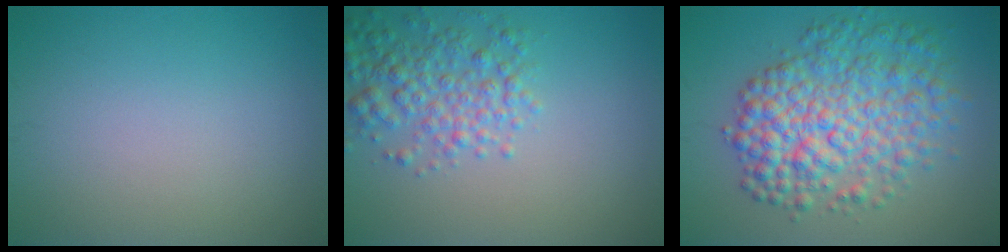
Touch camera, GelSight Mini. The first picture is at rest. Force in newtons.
{"total": 4.1, "press": 4.1, "slide": 0.1}
{"total": 8.1, "press": 8.1, "slide": 0.1}